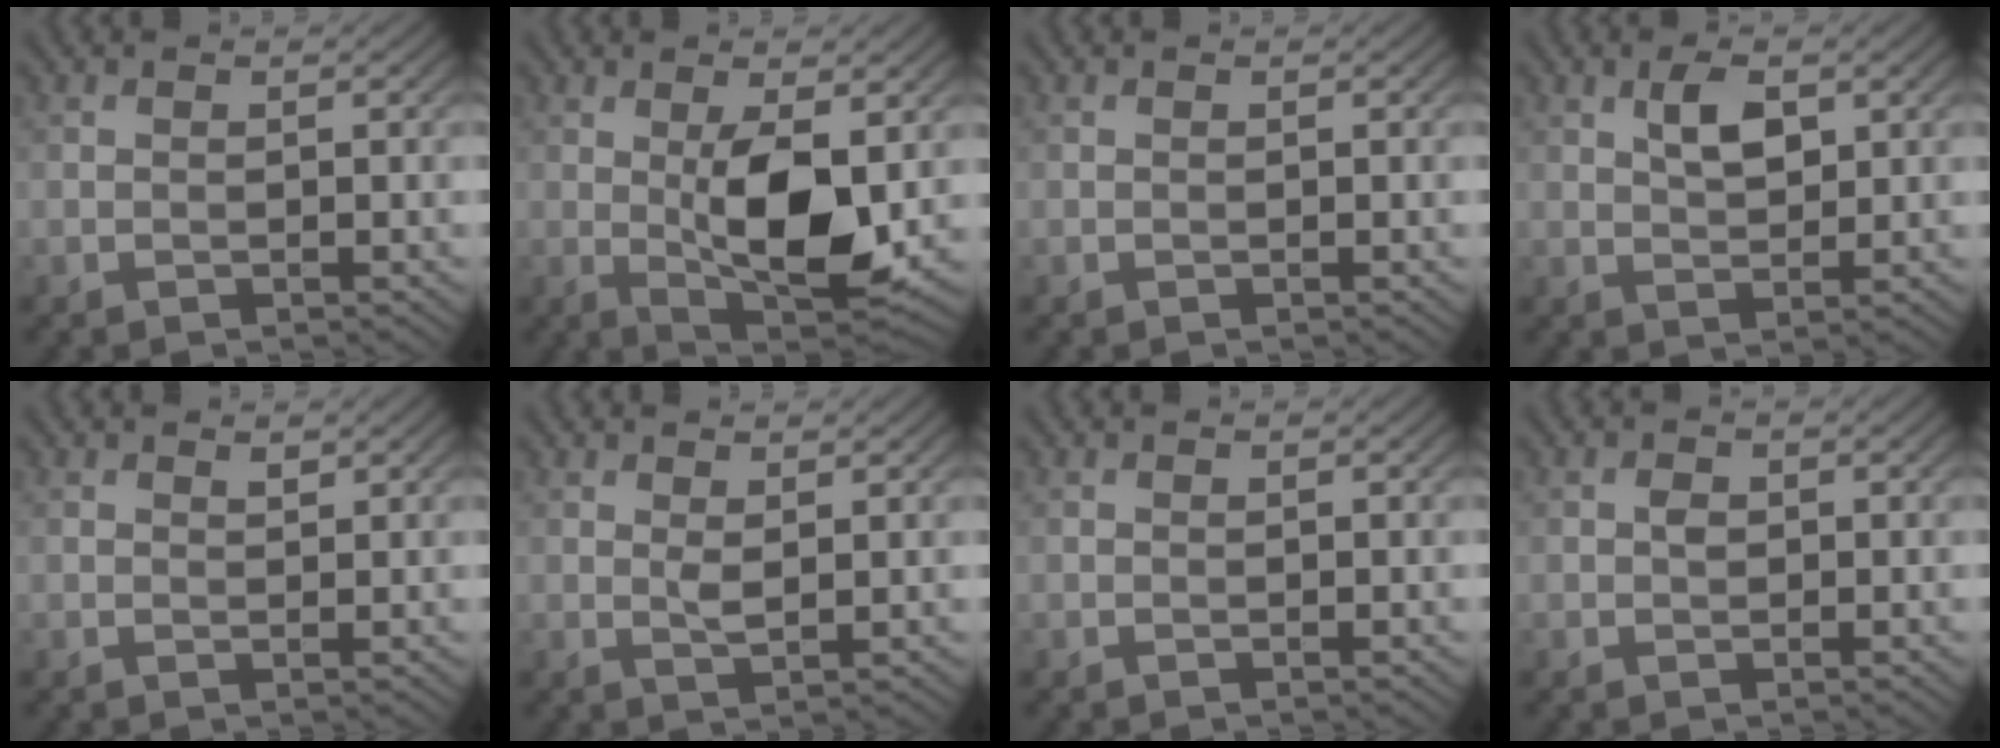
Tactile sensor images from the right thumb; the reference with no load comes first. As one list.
[{"total": 9.3, "force": [0.1, 3.8, 8.5], "torque": [-0.154, -0.007, 0.010]}, {"total": 0.0}, {"total": 3.8, "force": [1.5, 1.9, 3.0], "torque": [-0.062, 0.003, 0.028]}, {"total": 0.8, "force": [0.6, 0.3, 0.4], "torque": [-0.009, -0.003, 0.012]}, {"total": 1.7, "force": [0.8, 0.5, 1.4], "torque": [-0.034, -0.004, 0.019]}, {"total": 0.0}, {"total": 1.1, "force": [0.1, 0.8, 0.7], "torque": [-0.015, 0.000, 0.000]}]